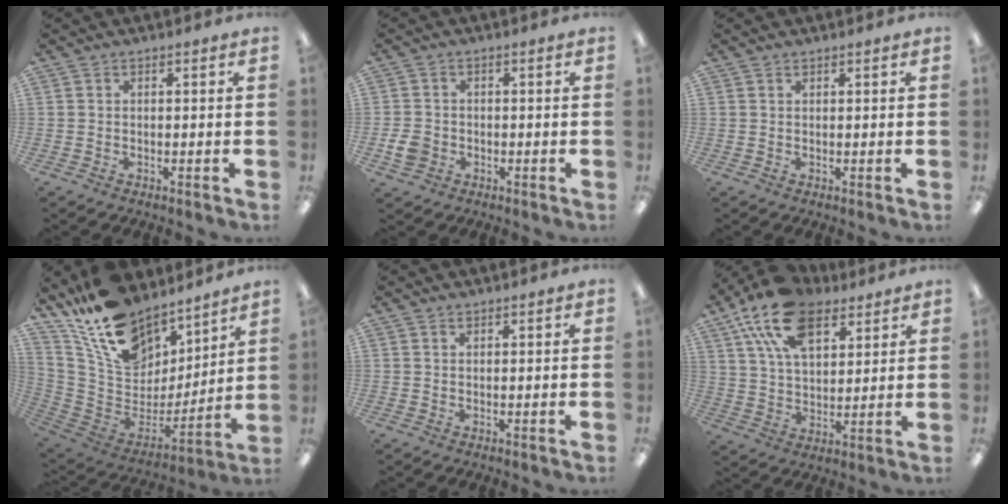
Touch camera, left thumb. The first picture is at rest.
{"total": 3.9, "force": [-1.0, 3.4, 1.7], "torque": [-0.024, 0.002, -0.019]}
{"total": 0.5, "force": [0.5, 0.2, 0.1], "torque": [-0.002, 0.002, 0.009]}
{"total": 20.0, "force": [14.8, 10.6, 8.3], "torque": [-0.172, -0.097, 0.274]}
{"total": 0.8, "force": [0.8, 0.3, 0.1], "torque": [-0.003, 0.000, 0.014]}
{"total": 17.8, "force": [10.5, 9.7, 10.6], "torque": [-0.192, -0.031, 0.191]}